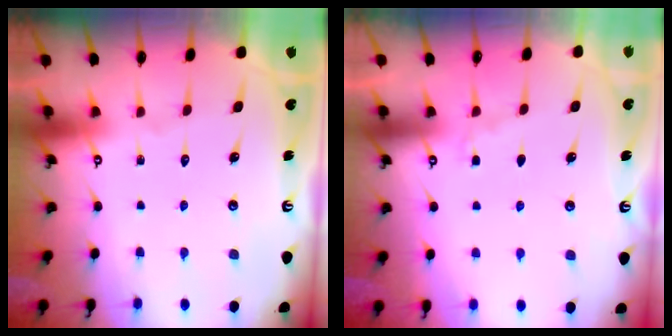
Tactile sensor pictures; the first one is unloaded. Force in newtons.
{"total": 3.2, "press": 3.2, "slide": 0.5}